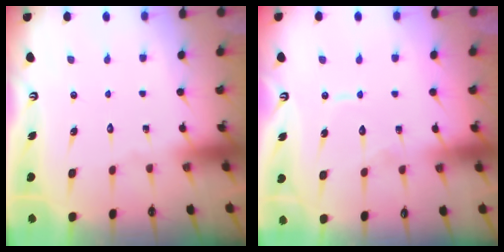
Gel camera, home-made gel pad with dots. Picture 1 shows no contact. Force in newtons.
{"total": 6.1, "press": 6.1, "slide": 0.5}